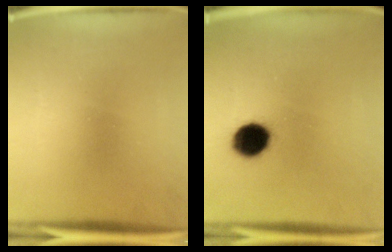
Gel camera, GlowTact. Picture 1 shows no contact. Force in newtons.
{"total": 10.3}